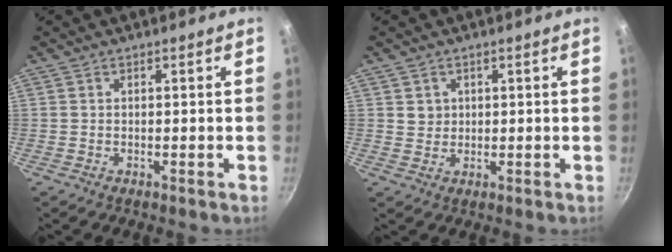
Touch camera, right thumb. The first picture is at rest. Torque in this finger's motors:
{"motor_torque": [0.73, 0.64, 0.34, 0.05, 0.03]}